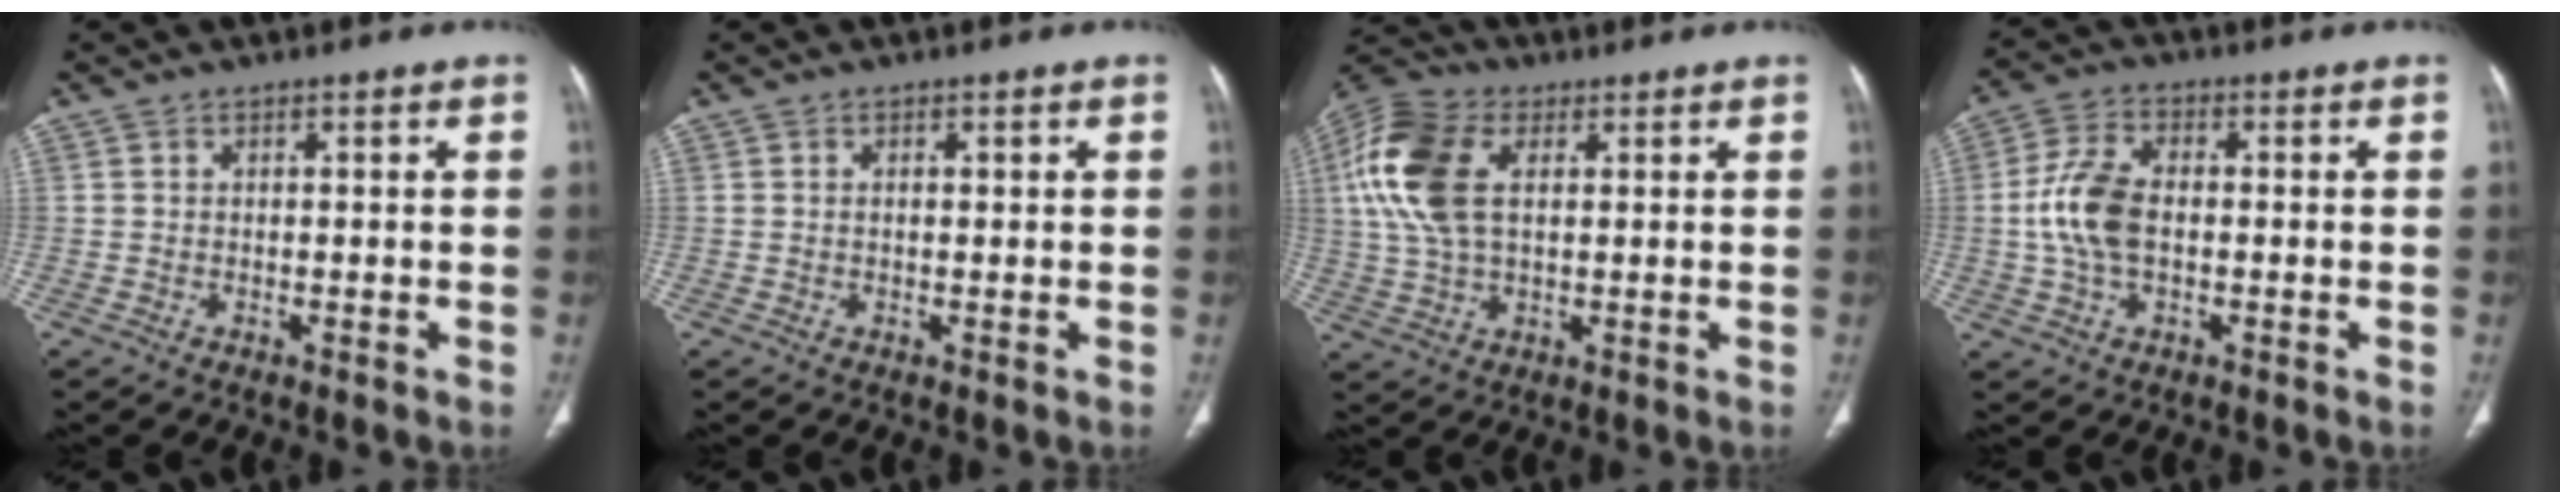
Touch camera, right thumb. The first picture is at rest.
{"total": 0.5, "force": [0.2, 0.2, 0.5], "torque": [-0.012, 0.003, 0.003]}
{"total": 14.9, "force": [3.6, 8.7, 11.5], "torque": [-0.258, 0.012, 0.067]}
{"total": 9.2, "force": [-0.4, 5.4, 7.4], "torque": [-0.158, 0.014, -0.010]}